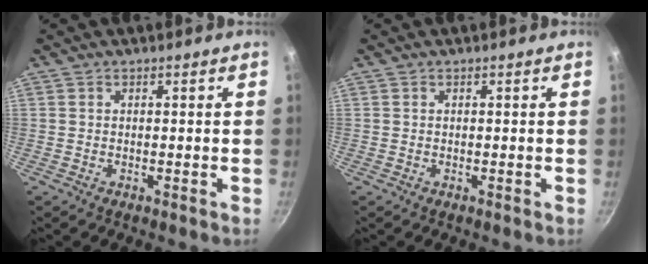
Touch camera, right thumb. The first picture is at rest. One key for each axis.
{"total": 0.0}